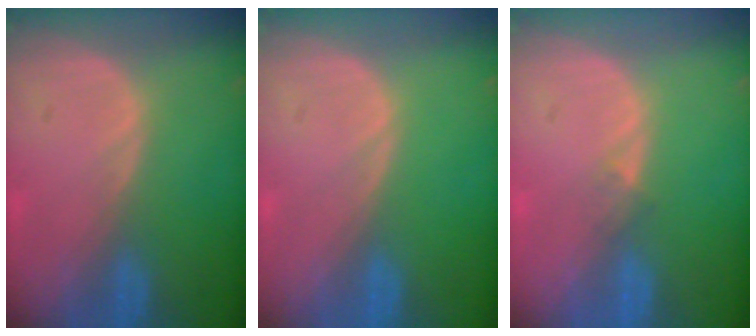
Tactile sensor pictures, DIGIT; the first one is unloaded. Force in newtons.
{"total": 0.0}
{"total": 1.2, "press": 0.9, "slide": 0.9}